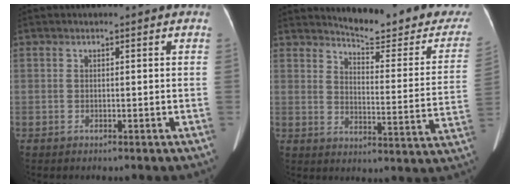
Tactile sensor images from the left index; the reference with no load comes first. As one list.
[{"total": 19.0, "force": [17.8, 2.4, 6.4], "torque": [-0.077, -0.086, 0.202]}]